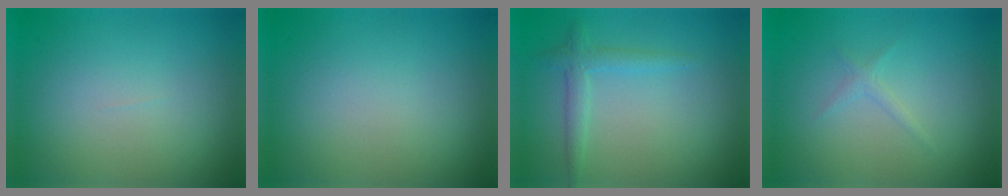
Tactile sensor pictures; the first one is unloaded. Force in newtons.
{"total": 0.0}
{"total": 1.9, "press": 1.9, "slide": 0.1}
{"total": 0.9, "press": 0.9, "slide": 0.0}